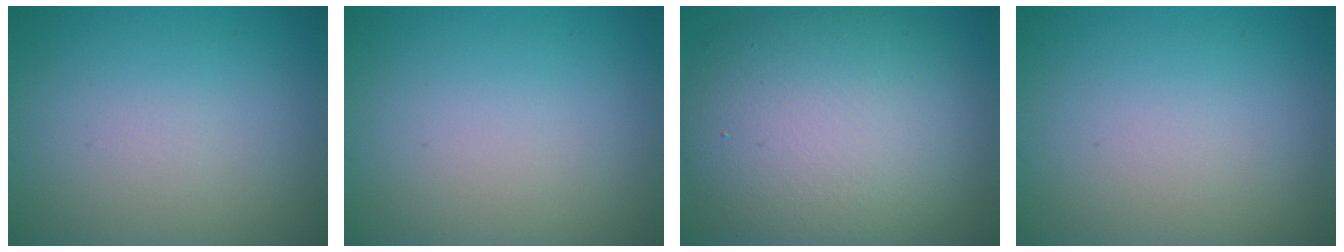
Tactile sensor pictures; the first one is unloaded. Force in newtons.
{"total": 0.0}
{"total": 11.5, "press": 11.5, "slide": 1.0}
{"total": 0.0}